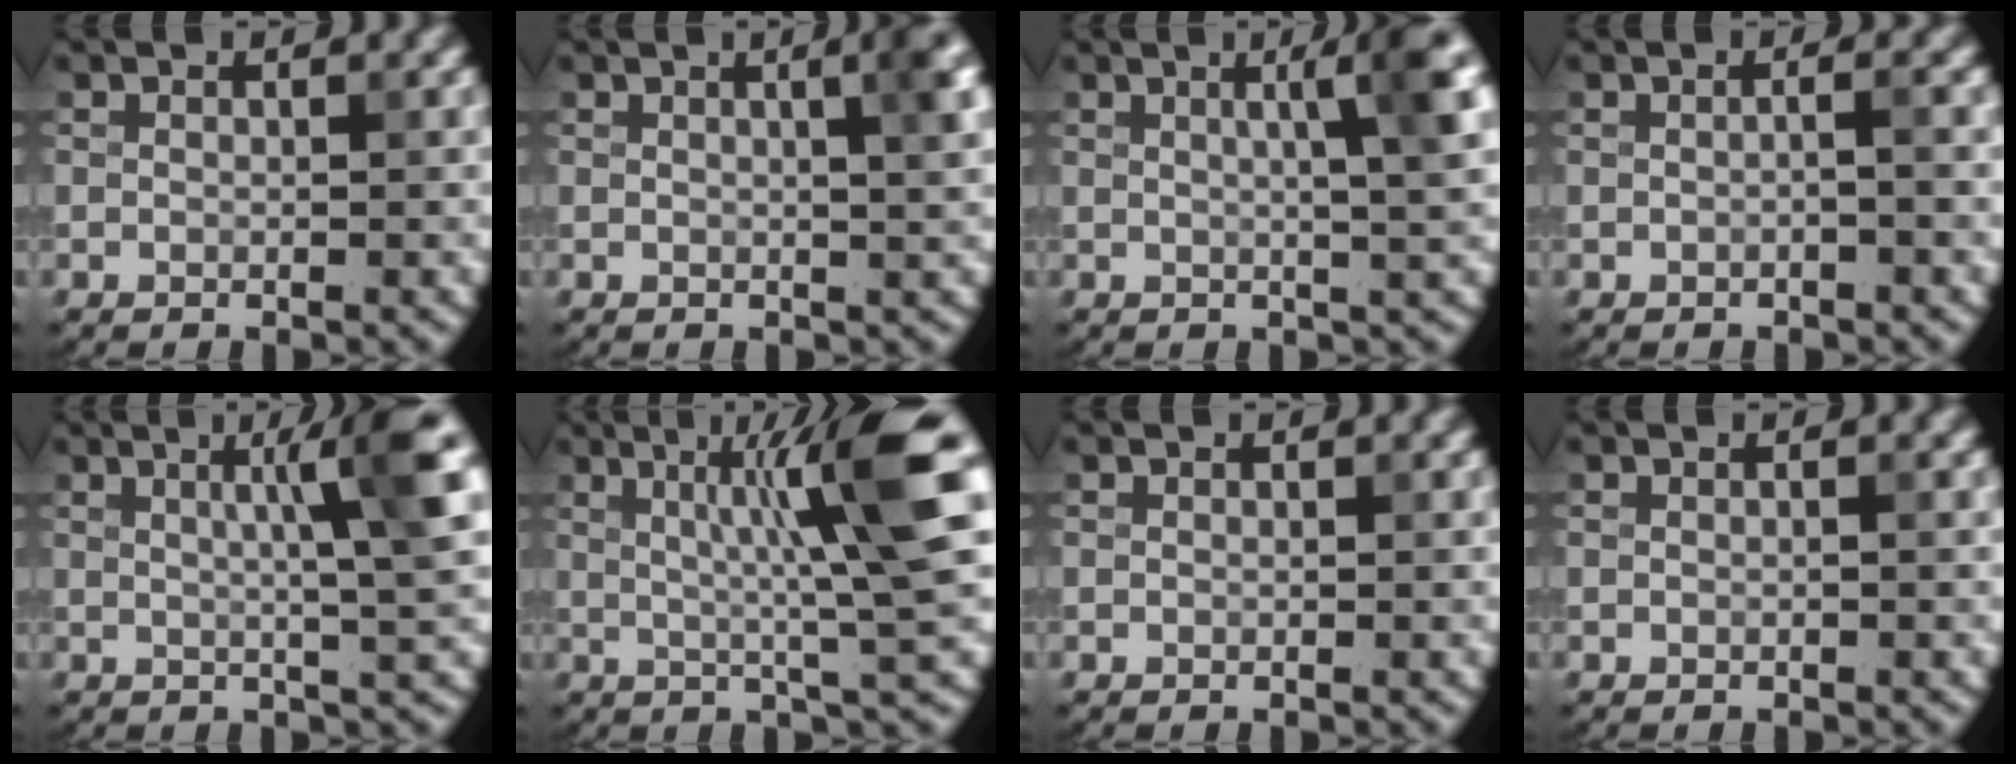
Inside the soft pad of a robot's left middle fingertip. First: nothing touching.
{"total": 3.1, "force": [1.0, 0.6, 2.9], "torque": [-0.036, 0.009, 0.015]}
{"total": 4.9, "force": [1.4, 0.7, 4.7], "torque": [-0.059, 0.014, 0.020]}
{"total": 0.7, "force": [-0.3, -0.2, 0.7], "torque": [-0.013, 0.000, -0.001]}
{"total": 6.3, "force": [1.7, 0.8, 6.0], "torque": [-0.075, 0.017, 0.026]}
{"total": 9.0, "force": [2.0, 0.8, 8.8], "torque": [-0.123, 0.013, 0.034]}
{"total": 0.0}
{"total": 0.0}